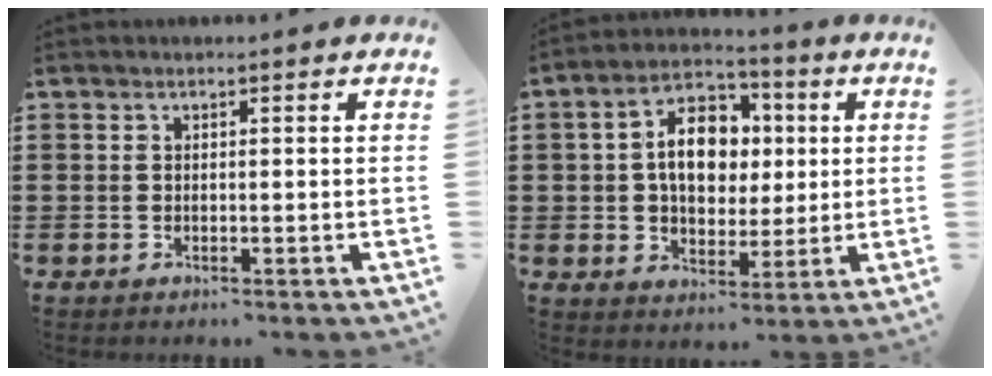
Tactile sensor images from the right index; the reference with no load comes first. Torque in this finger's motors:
{"motor_torque": [2.14, 0.00, 1.05, 0.08]}